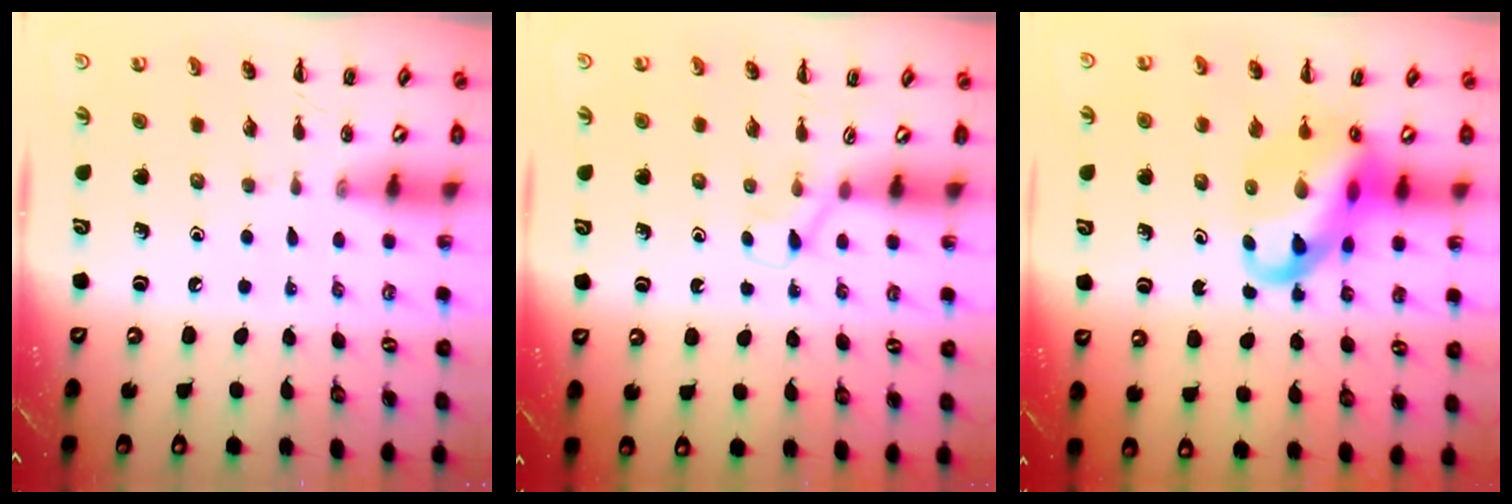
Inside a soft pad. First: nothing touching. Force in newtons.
{"total": 2.9, "press": 2.7, "slide": 1.0}
{"total": 14.7, "press": 14.2, "slide": 3.7}